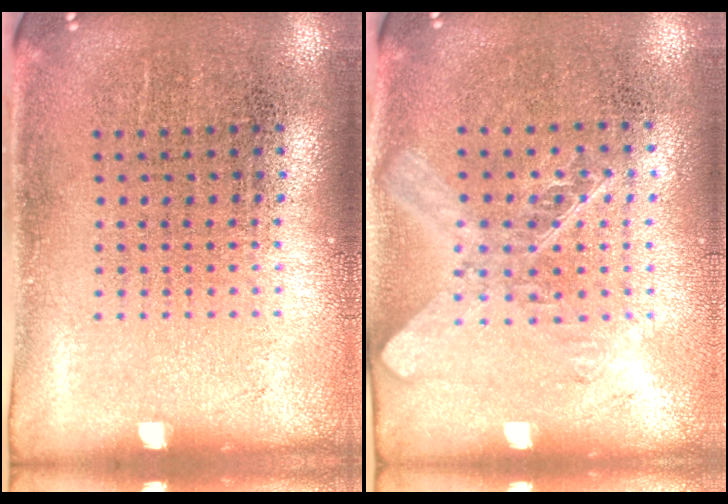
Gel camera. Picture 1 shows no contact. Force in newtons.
{"total": 1.6, "press": 1.4, "slide": 0.8}